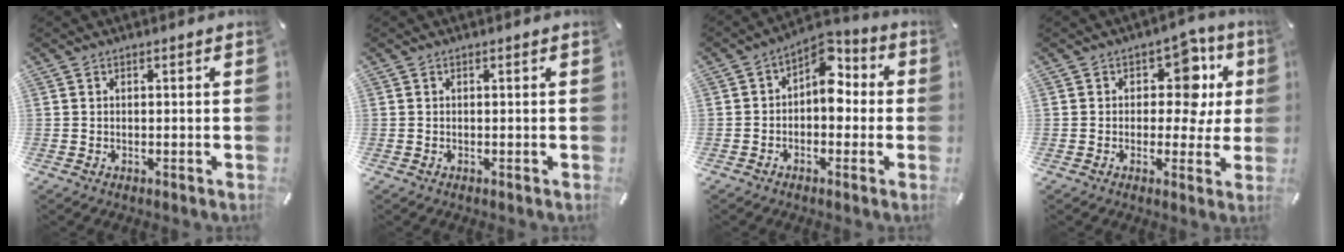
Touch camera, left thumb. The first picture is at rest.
{"total": 0.0}
{"total": 8.2, "force": [1.6, 5.4, 5.9], "torque": [-0.086, -0.013, 0.023]}
{"total": 11.5, "force": [4.1, 7.5, 7.6], "torque": [-0.091, -0.024, 0.067]}